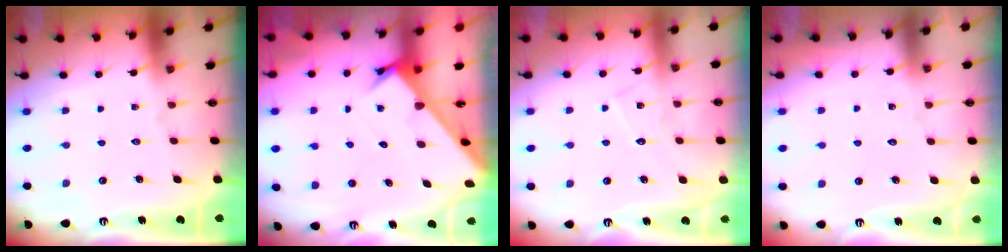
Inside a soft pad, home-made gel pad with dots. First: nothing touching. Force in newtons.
{"total": 2.8, "press": 2.8, "slide": 0.3}
{"total": 6.0, "press": 5.9, "slide": 0.5}
{"total": 5.4, "press": 5.4, "slide": 0.5}